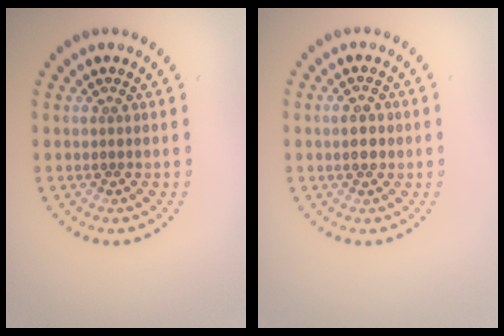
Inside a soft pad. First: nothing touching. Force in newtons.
{"total": 2.3, "press": 2.3, "slide": 0.1}